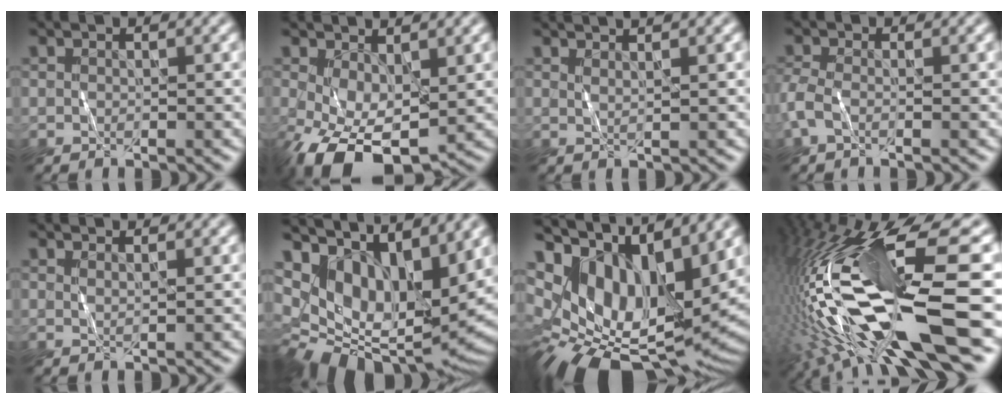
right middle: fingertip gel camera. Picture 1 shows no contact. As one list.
[{"total": 7.3, "force": [-2.0, 4.2, 5.7], "torque": [-0.129, -0.020, -0.025]}, {"total": 2.8, "force": [2.0, 0.9, 1.8], "torque": [-0.012, 0.009, 0.007]}, {"total": 2.2, "force": [-1.0, 0.9, 1.7], "torque": [-0.049, -0.001, -0.030]}, {"total": 1.0, "force": [0.7, 0.3, 0.6], "torque": [-0.003, -0.002, 0.007]}, {"total": 12.1, "force": [4.1, 6.5, 9.3], "torque": [-0.179, -0.005, 0.084]}, {"total": 14.0, "force": [2.9, 8.3, 10.9], "torque": [-0.198, -0.006, 0.063]}, {"total": 17.9, "force": [-1.7, 4.0, 17.4], "torque": [-0.325, 0.011, -0.027]}]